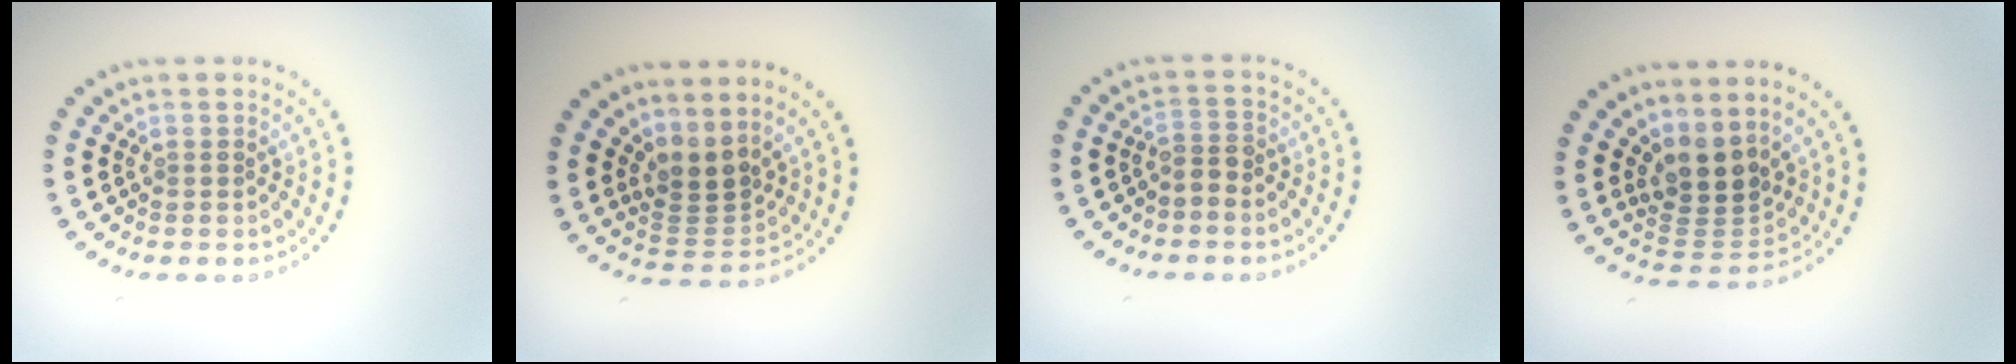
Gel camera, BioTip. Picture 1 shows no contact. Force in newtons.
{"total": 2.8, "press": 2.0, "slide": 2.0}
{"total": 1.8, "press": 1.4, "slide": 1.1}
{"total": 3.8, "press": 3.1, "slide": 2.2}